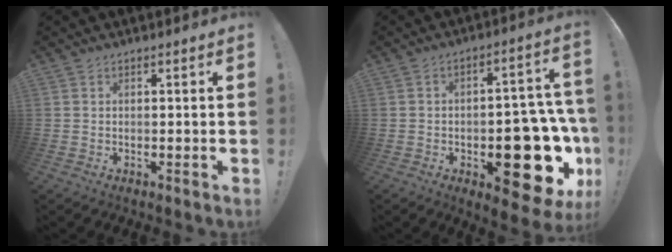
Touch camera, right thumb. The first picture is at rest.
{"total": 22.1, "force": [-7.3, 11.3, 17.6], "torque": [-0.181, 0.042, -0.090]}